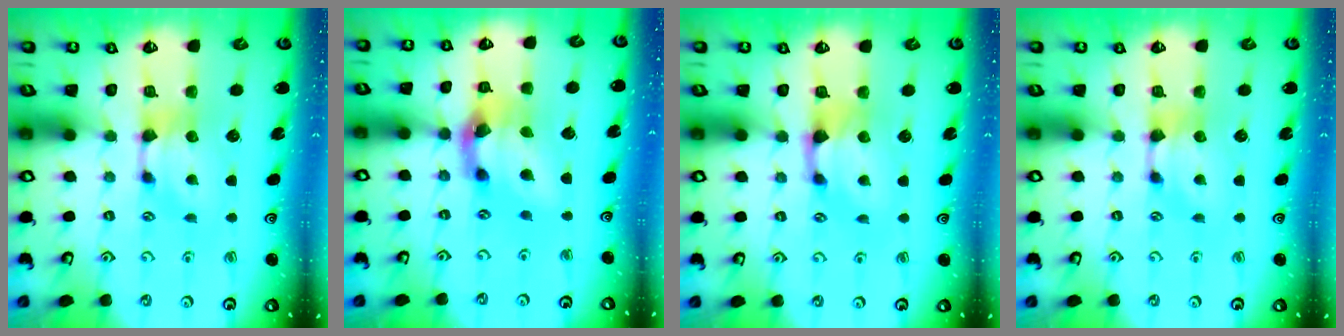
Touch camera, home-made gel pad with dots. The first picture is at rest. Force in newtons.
{"total": 6.9, "press": 6.5, "slide": 2.5}
{"total": 1.1, "press": 0.5, "slide": 1.0}
{"total": 0.0}